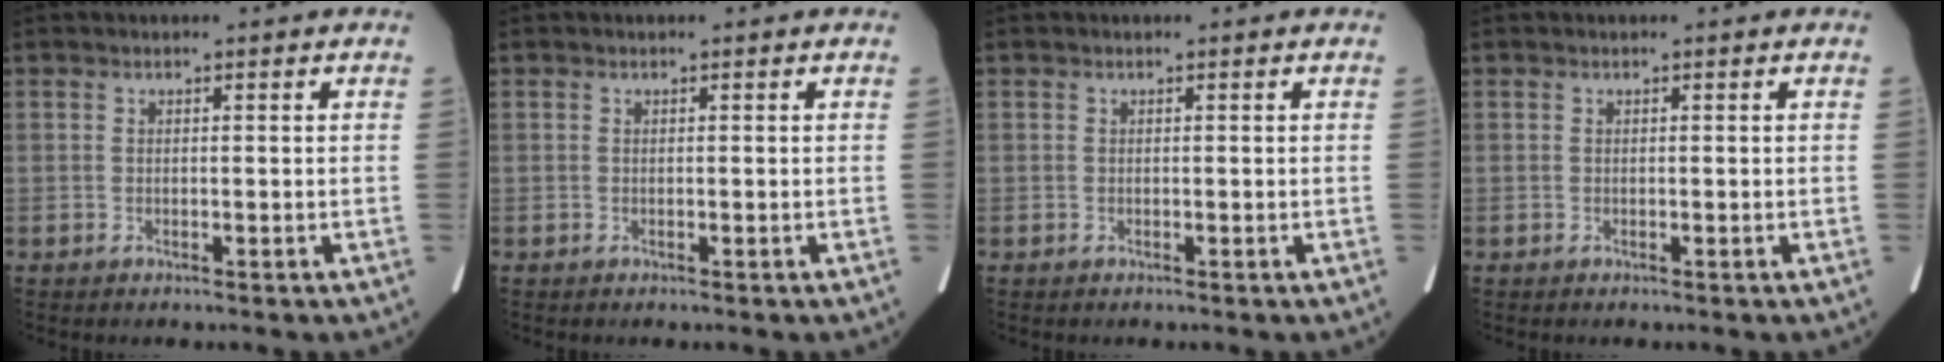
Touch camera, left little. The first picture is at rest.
{"total": 0.0}
{"total": 0.0}
{"total": 0.0}